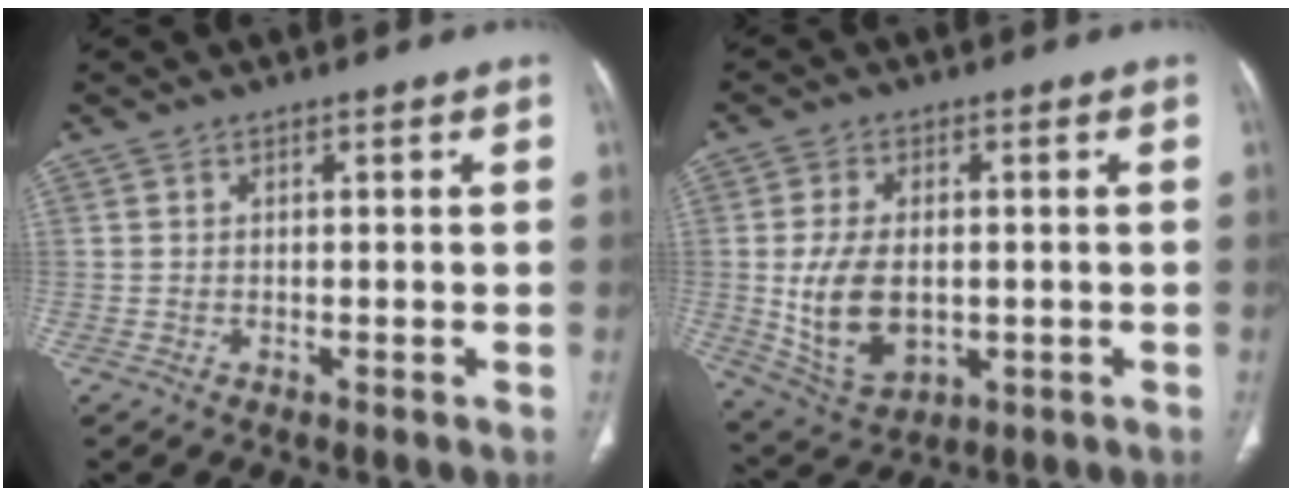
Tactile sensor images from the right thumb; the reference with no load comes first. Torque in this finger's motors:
{"motor_torque": [-0.90, 0.78, 0.75, 0.84, 0.10]}